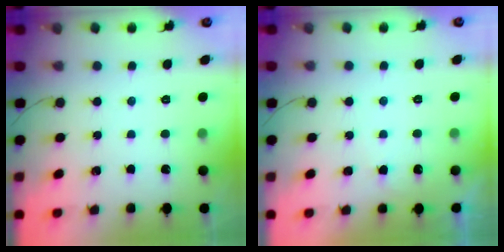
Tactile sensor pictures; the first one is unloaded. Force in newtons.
{"total": 3.0, "press": 3.0, "slide": 0.0}